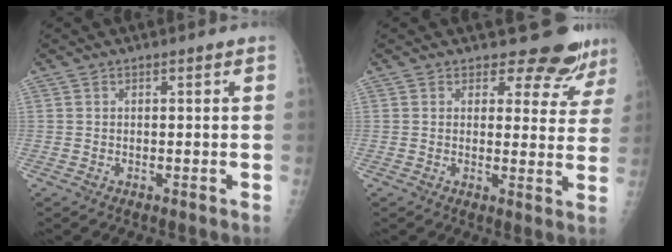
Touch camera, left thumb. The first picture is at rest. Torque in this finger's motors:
{"motor_torque": [-0.45, 0.01, -0.19, -0.21, 0.03]}